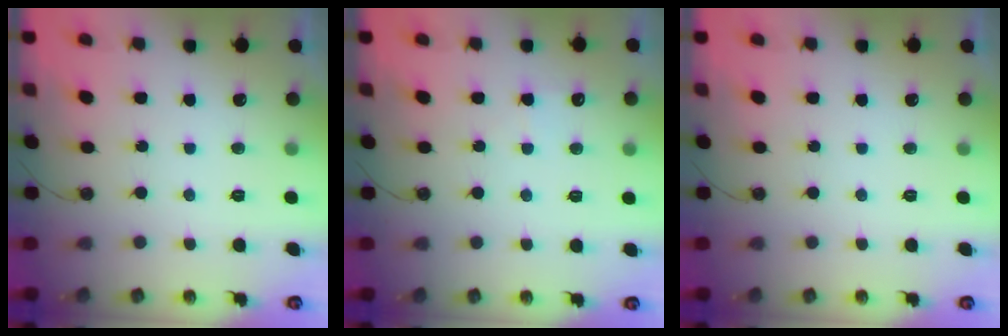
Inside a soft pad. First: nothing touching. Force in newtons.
{"total": 5.2, "press": 5.1, "slide": 0.7}
{"total": 0.0}